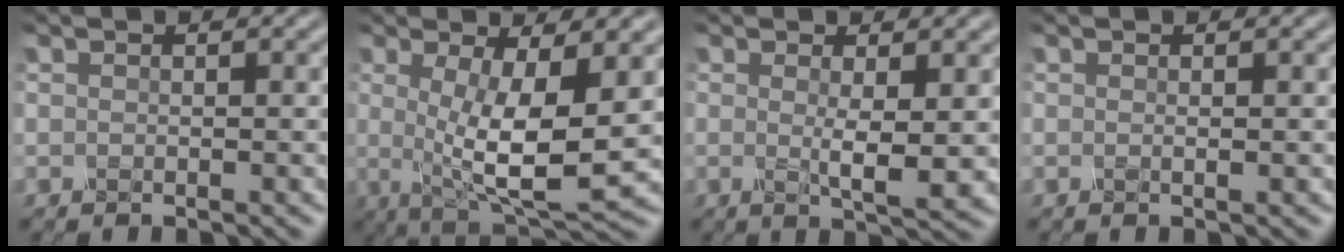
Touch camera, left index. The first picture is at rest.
{"total": 8.4, "force": [-0.2, 2.3, 8.0], "torque": [-0.136, -0.016, 0.002]}
{"total": 3.2, "force": [0.2, 0.5, 3.2], "torque": [-0.053, -0.012, 0.007]}
{"total": 0.6, "force": [0.1, 0.1, 0.6], "torque": [-0.008, 0.000, -0.001]}